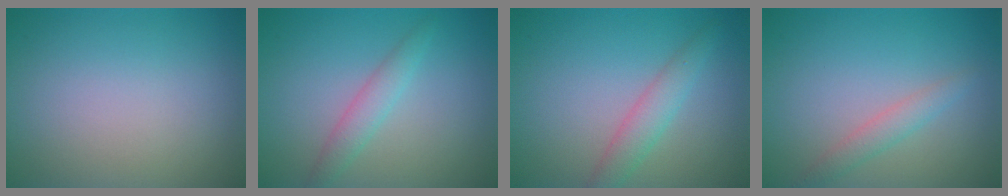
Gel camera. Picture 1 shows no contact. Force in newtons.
{"total": 2.0, "press": 2.0, "slide": 0.0}
{"total": 2.5, "press": 2.5, "slide": 0.1}
{"total": 1.7, "press": 1.7, "slide": 0.0}